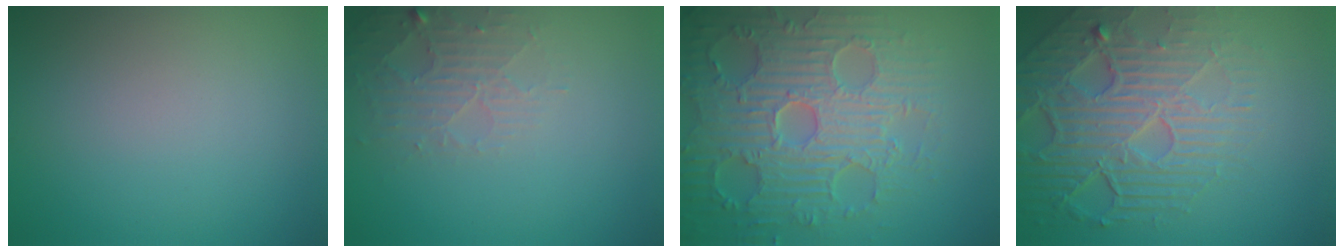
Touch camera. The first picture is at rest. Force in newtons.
{"total": 2.6, "press": 2.6, "slide": 0.4}
{"total": 8.9, "press": 6.5, "slide": 6.0}
{"total": 8.5, "press": 5.8, "slide": 6.3}